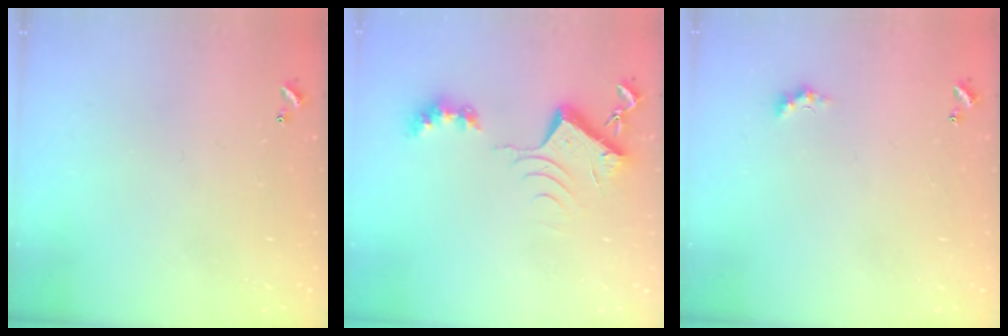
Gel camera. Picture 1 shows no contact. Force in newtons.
{"total": 8.0, "press": 8.0, "slide": 0.9}
{"total": 1.1, "press": 1.1, "slide": 0.4}